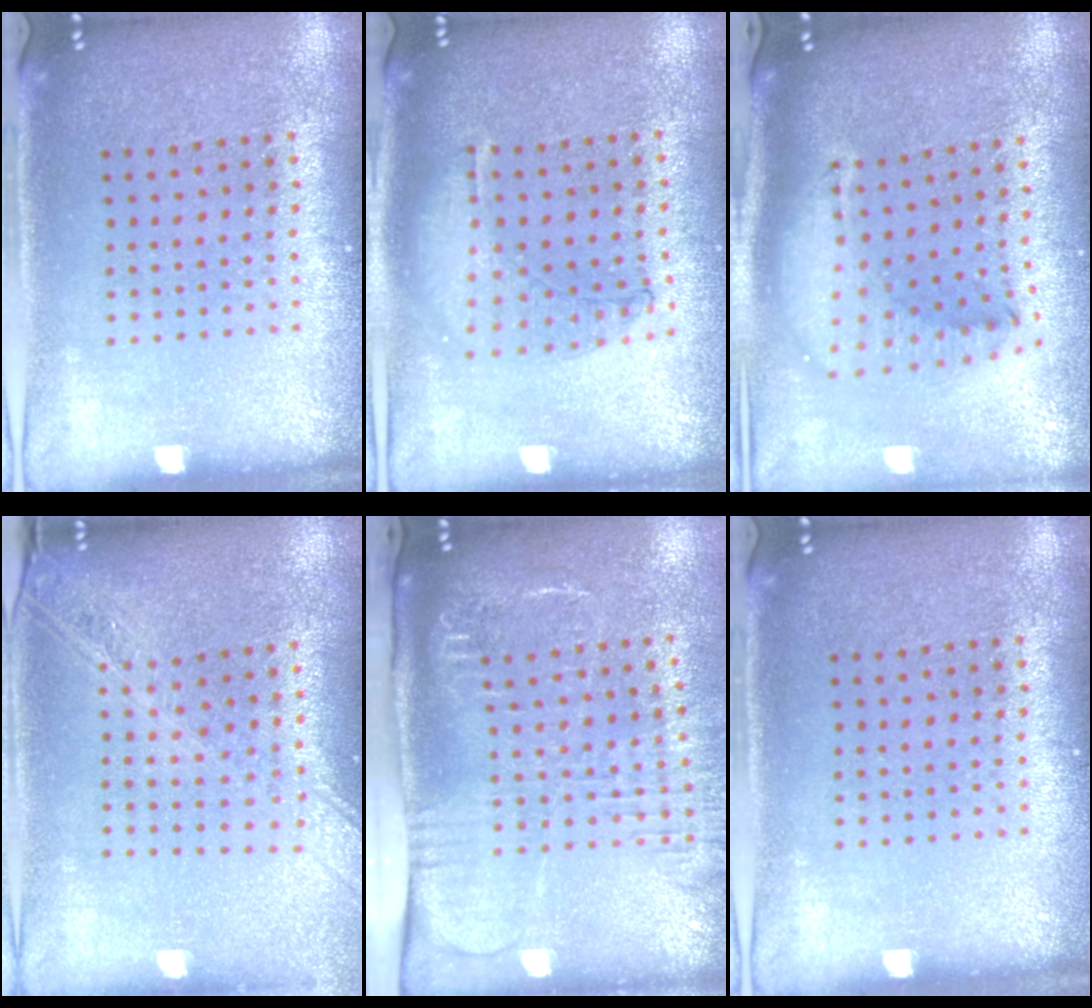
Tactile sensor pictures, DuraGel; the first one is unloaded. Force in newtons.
{"total": 1.0, "press": 0.9, "slide": 0.3}
{"total": 2.2, "press": 1.7, "slide": 1.4}
{"total": 2.2, "press": 1.9, "slide": 1.2}
{"total": 2.7, "press": 2.1, "slide": 1.7}
{"total": 0.0}